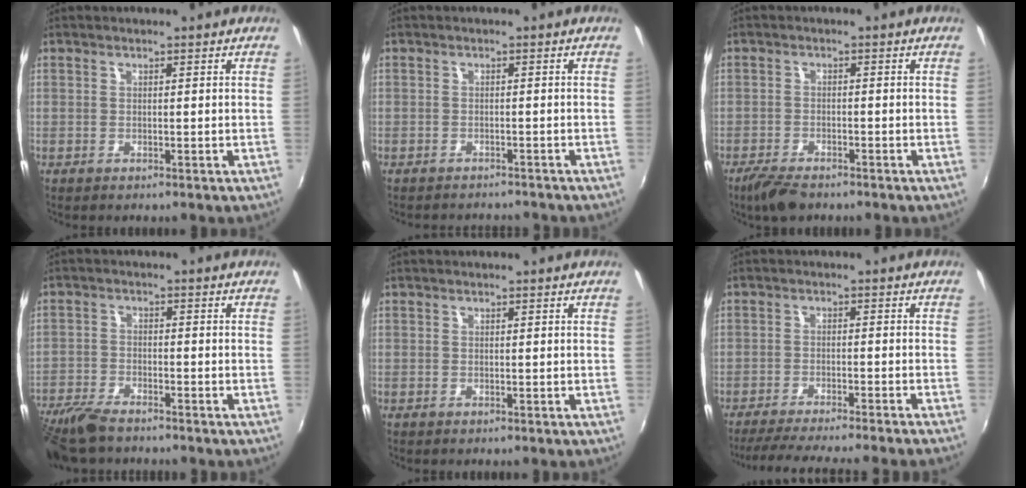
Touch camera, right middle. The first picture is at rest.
{"total": 4.2, "force": [-3.8, 1.3, 0.9], "torque": [-0.028, 0.000, -0.054]}
{"total": 5.0, "force": [-4.0, 1.6, 2.5], "torque": [-0.069, -0.010, -0.076]}
{"total": 9.4, "force": [-8.0, 2.5, 4.4], "torque": [-0.115, -0.026, -0.153]}
{"total": 0.0}
{"total": 11.3, "force": [-10.0, -1.4, 5.1], "torque": [-0.110, -0.013, -0.151]}